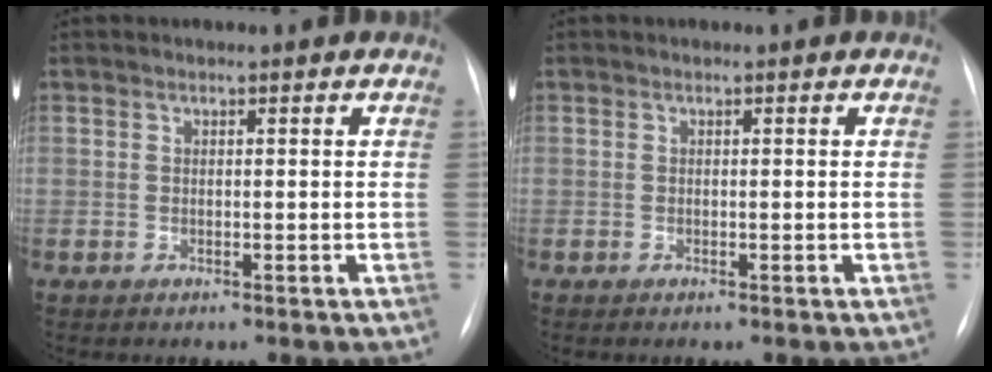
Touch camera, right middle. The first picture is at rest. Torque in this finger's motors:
{"motor_torque": [0.78, -1.25, -0.06, 0.00]}